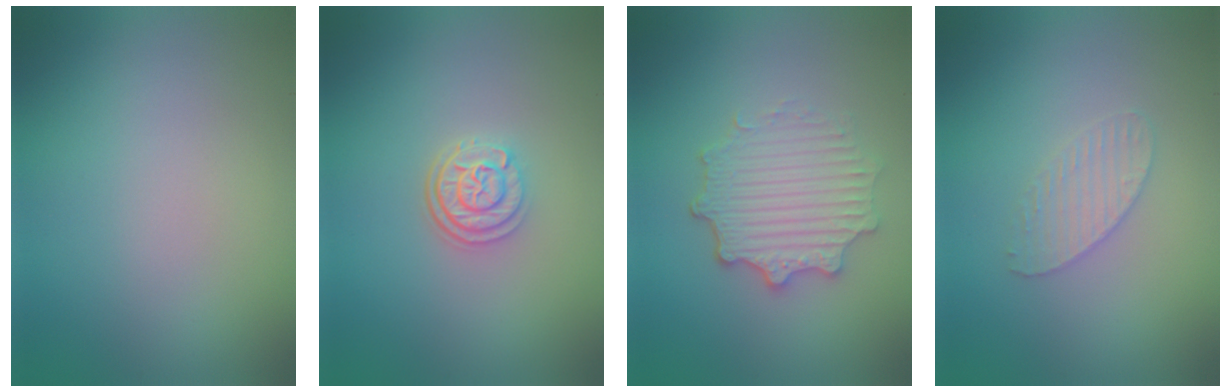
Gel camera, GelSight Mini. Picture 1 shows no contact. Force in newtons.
{"total": 3.0, "press": 2.4, "slide": 1.7}
{"total": 4.6, "press": 3.6, "slide": 2.8}
{"total": 2.0, "press": 2.0, "slide": 0.1}